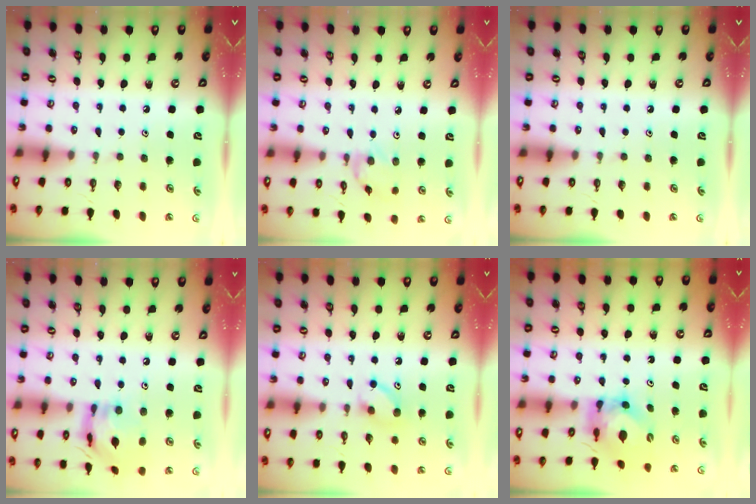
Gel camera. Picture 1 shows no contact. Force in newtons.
{"total": 0.9, "press": 0.8, "slide": 0.3}
{"total": 0.0}
{"total": 12.9, "press": 12.9, "slide": 1.1}
{"total": 6.9, "press": 6.7, "slide": 1.4}
{"total": 5.7, "press": 5.7, "slide": 0.5}